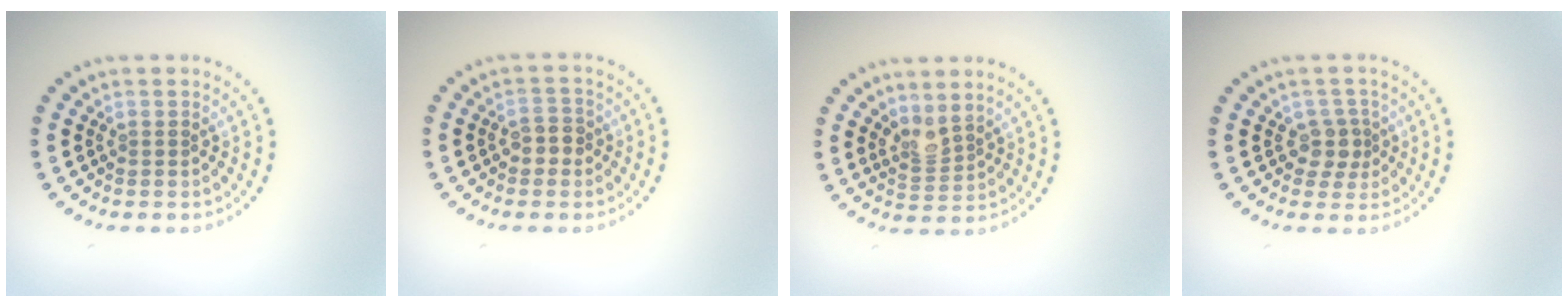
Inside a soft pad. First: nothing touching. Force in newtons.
{"total": 1.9, "press": 1.9, "slide": 0.6}
{"total": 2.0, "press": 1.6, "slide": 1.3}
{"total": 2.1, "press": 1.8, "slide": 1.1}